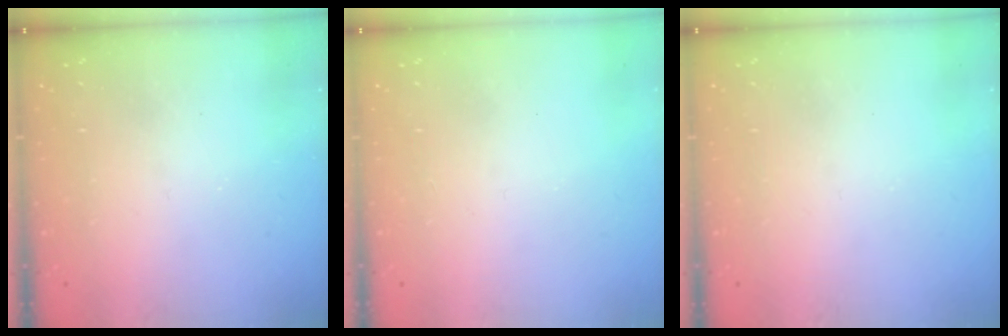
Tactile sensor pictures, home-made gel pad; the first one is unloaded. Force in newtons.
{"total": 0.0}
{"total": 0.0}